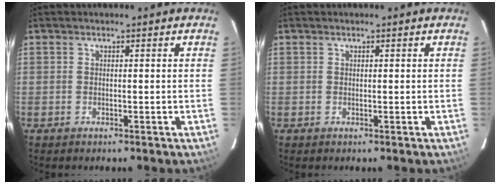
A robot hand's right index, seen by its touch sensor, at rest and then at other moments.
{"total": 0.0}